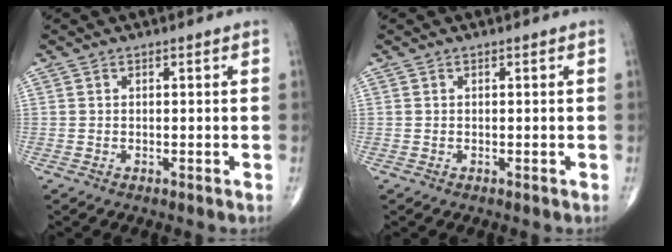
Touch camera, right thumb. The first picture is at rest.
{"total": 0.0}